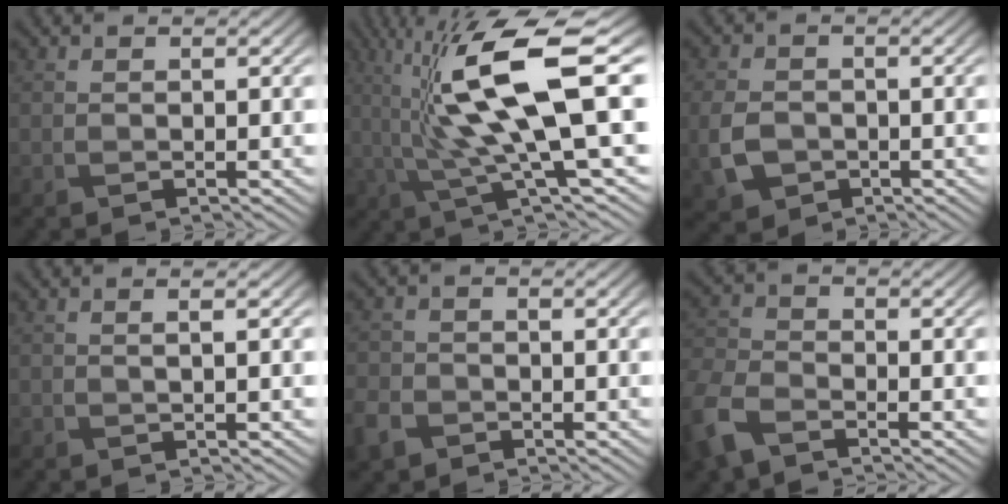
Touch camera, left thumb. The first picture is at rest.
{"total": 13.7, "force": [1.9, 3.1, 13.3], "torque": [-0.259, 0.015, 0.035]}
{"total": 5.2, "force": [-1.5, 4.0, 3.0], "torque": [-0.090, -0.013, -0.028]}
{"total": 0.6, "force": [0.0, 0.0, 0.6], "torque": [-0.013, 0.006, 0.000]}
{"total": 3.6, "force": [-2.3, 2.5, 1.2], "torque": [-0.042, -0.006, -0.053]}
{"total": 6.9, "force": [-4.5, 3.8, 3.6], "torque": [-0.100, -0.012, -0.103]}